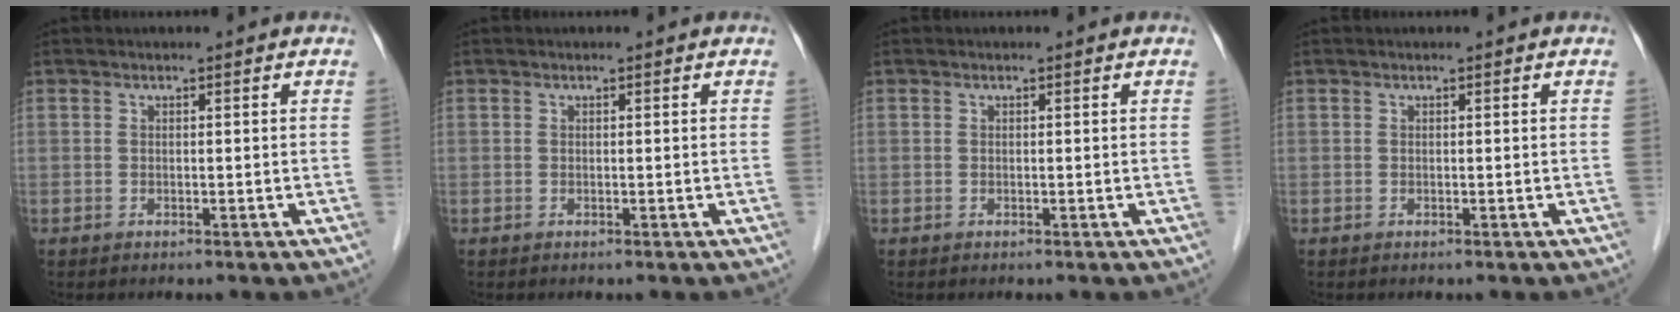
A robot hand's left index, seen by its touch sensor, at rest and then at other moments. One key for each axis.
{"total": 0.0}
{"total": 0.0}
{"total": 0.0}